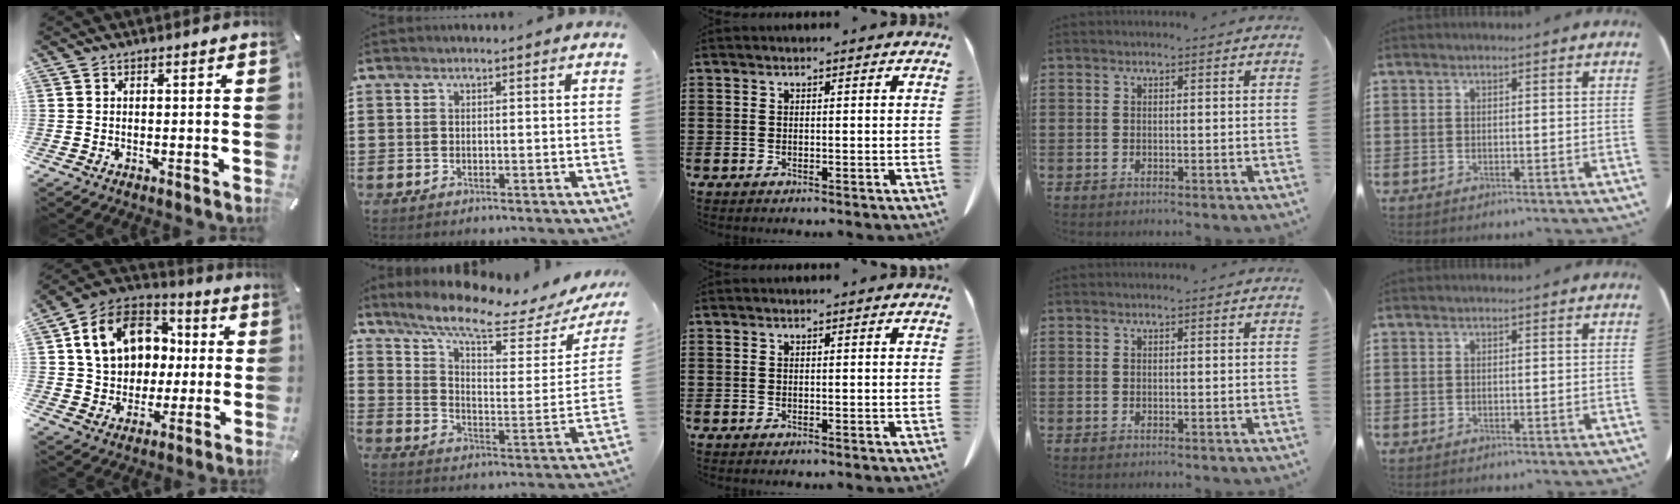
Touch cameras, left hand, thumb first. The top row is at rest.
{"thumb": {"total": 17.0, "force": [3.2, 14.0, 9.0], "torque": [-0.170, 0.004, 0.065]}, "index": {"total": 8.9, "force": [7.1, 1.1, 5.2], "torque": [-0.115, -0.043, 0.119]}}